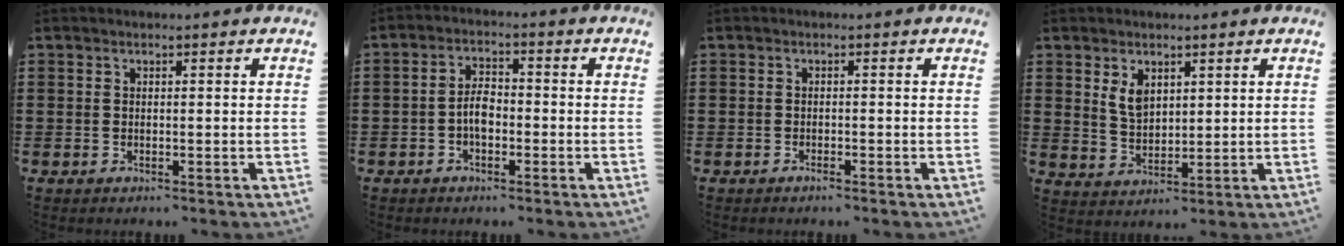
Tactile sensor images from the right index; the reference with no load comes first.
{"total": 3.8, "force": [-1.2, 1.8, 3.1], "torque": [-0.073, -0.003, -0.026]}
{"total": 0.8, "force": [-0.7, 0.0, 0.4], "torque": [-0.010, -0.004, -0.012]}
{"total": 4.0, "force": [2.0, 2.4, 2.4], "torque": [-0.057, 0.008, 0.038]}